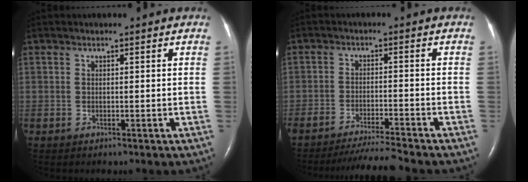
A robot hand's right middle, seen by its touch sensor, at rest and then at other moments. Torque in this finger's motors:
{"motor_torque": [0.28, -0.29, 0.06, 0.02]}